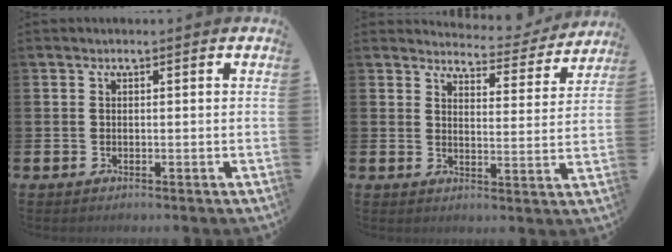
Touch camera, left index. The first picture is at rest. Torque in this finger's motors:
{"motor_torque": [0.80, -1.34, 0.36, 0.03]}